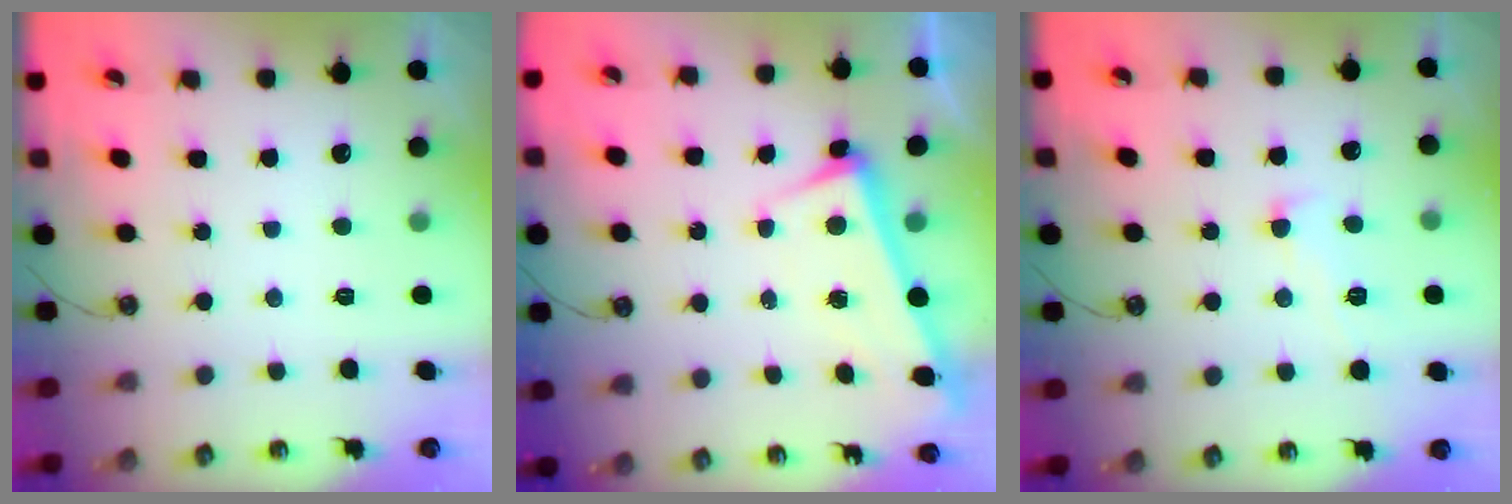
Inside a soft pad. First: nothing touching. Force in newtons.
{"total": 3.3, "press": 3.2, "slide": 1.0}
{"total": 1.6, "press": 1.4, "slide": 0.8}